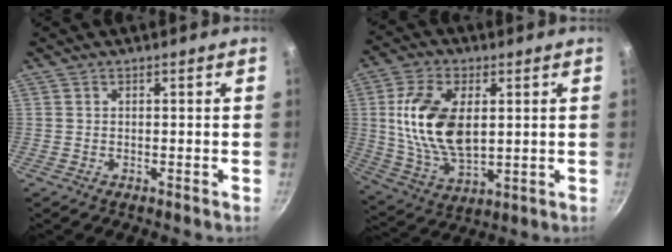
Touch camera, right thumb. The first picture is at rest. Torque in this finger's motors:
{"motor_torque": [1.27, 1.58, 2.05, -0.11, 0.64]}